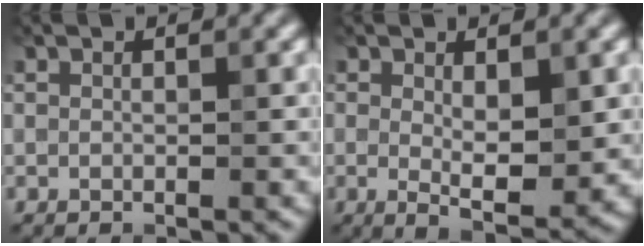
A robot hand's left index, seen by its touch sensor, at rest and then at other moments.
{"total": 4.4, "force": [0.3, 1.5, 4.1], "torque": [-0.068, -0.009, 0.009]}